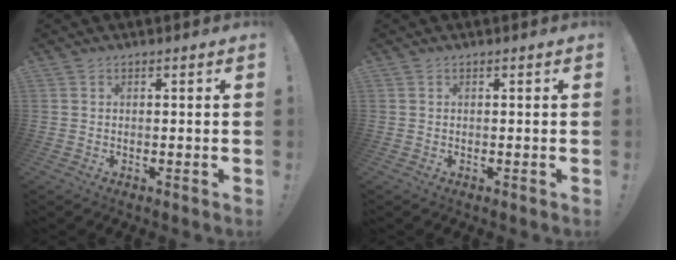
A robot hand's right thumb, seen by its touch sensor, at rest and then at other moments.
{"total": 0.0}